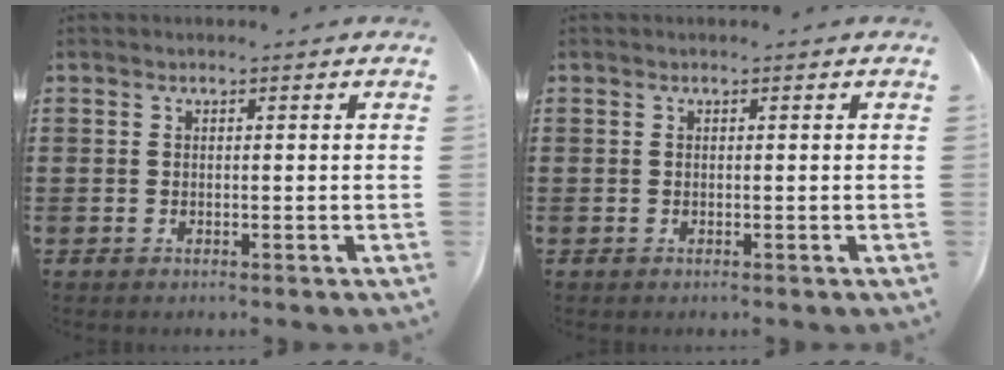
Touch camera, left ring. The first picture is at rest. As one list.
[{"total": 0.0}]